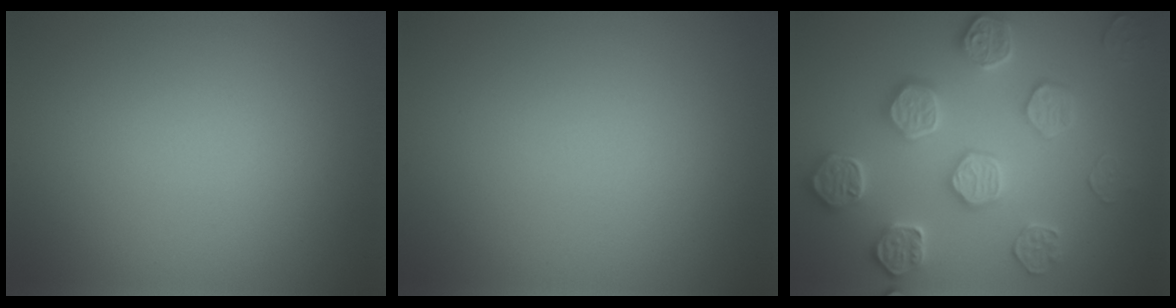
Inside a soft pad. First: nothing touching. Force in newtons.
{"total": 0.0}
{"total": 5.0, "press": 5.0, "slide": 0.5}